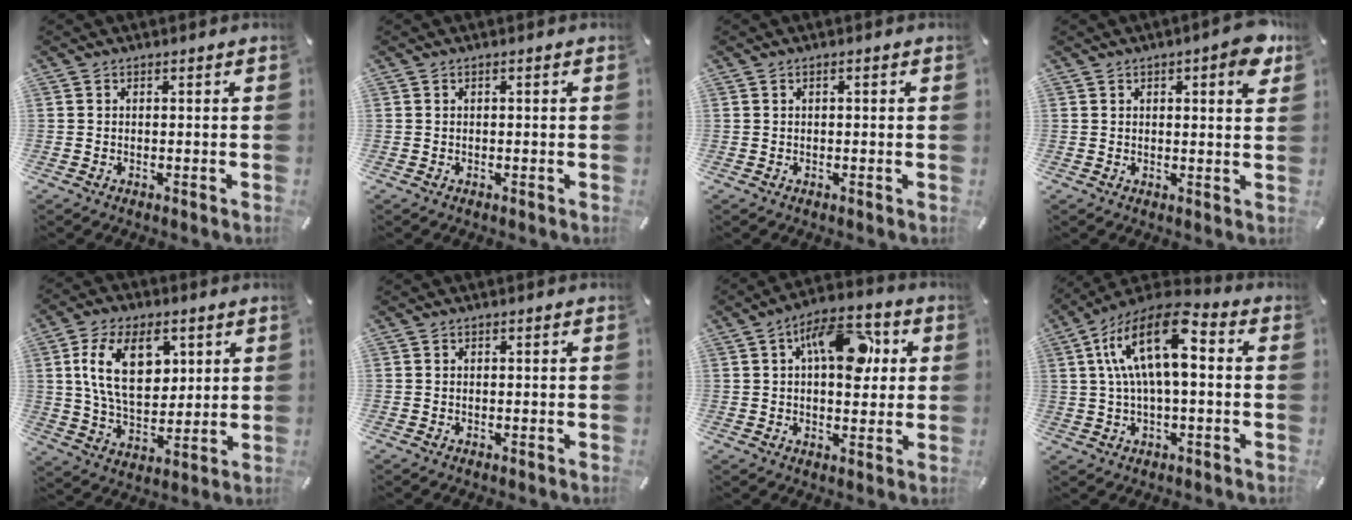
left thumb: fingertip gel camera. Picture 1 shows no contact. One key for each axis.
{"total": 0.0}
{"total": 0.7, "fx": 0.0, "fy": 0.1, "fz": 0.7, "tx": -0.012, "ty": 0.000, "tz": 0.000}
{"total": 5.3, "fx": 2.5, "fy": 1.8, "fz": 4.3, "tx": -0.054, "ty": -0.008, "tz": 0.036}
{"total": 15.0, "fx": 5.1, "fy": 9.5, "fz": 10.5, "tx": -0.205, "ty": 0.007, "tz": 0.090}
{"total": 0.0}
{"total": 14.0, "fx": 4.0, "fy": 7.6, "fz": 11.1, "tx": -0.154, "ty": -0.002, "tz": 0.067}
{"total": 15.9, "fx": 3.3, "fy": 7.1, "fz": 13.9, "tx": -0.277, "ty": -0.006, "tz": 0.056}